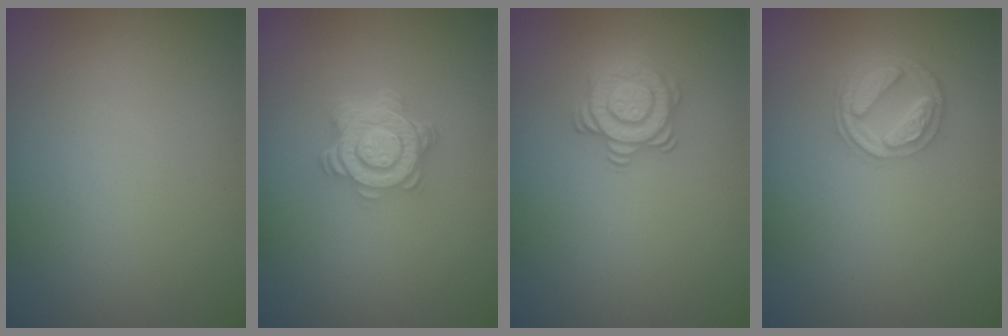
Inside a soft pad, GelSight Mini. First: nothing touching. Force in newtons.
{"total": 4.7, "press": 3.7, "slide": 2.8}
{"total": 2.8, "press": 2.7, "slide": 0.7}
{"total": 4.0, "press": 3.1, "slide": 2.5}